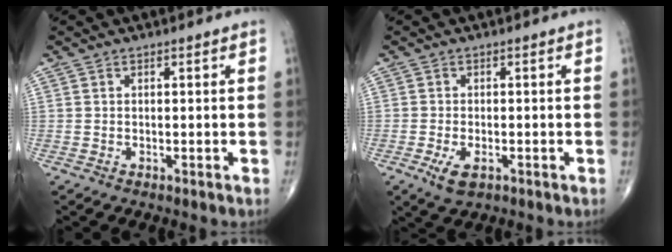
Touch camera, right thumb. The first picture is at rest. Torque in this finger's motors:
{"motor_torque": [-0.02, 0.12, 0.20, 0.14, 0.06]}